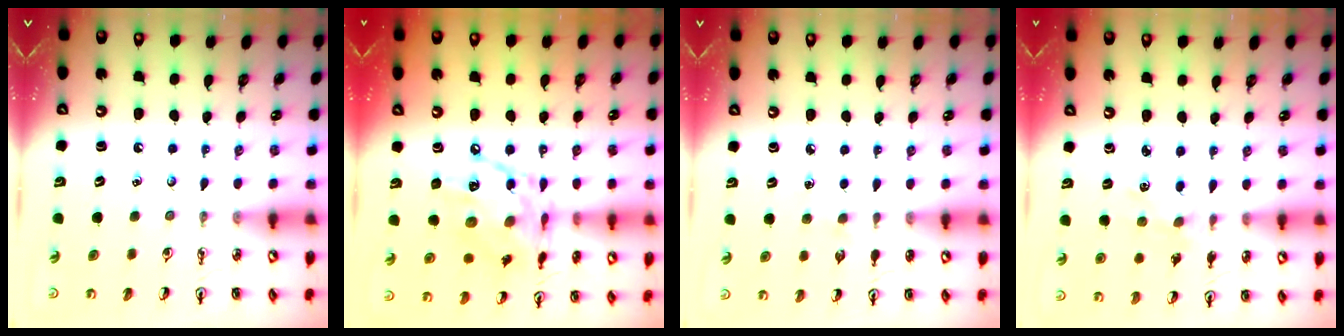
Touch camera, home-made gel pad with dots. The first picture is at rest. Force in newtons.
{"total": 15.2, "press": 15.1, "slide": 1.0}
{"total": 2.6, "press": 2.5, "slide": 0.3}
{"total": 1.8, "press": 1.8, "slide": 0.3}